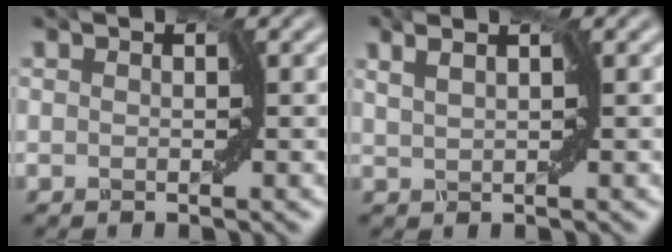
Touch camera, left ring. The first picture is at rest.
{"total": 1.2, "force": [1.0, -0.6, 0.2], "torque": [-0.008, -0.002, 0.025]}